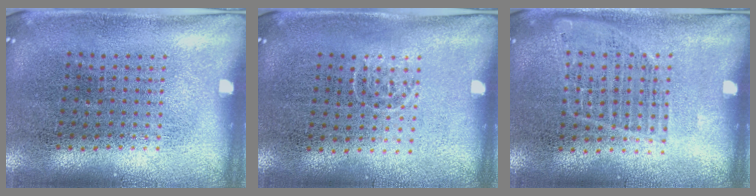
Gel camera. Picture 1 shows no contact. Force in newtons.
{"total": 0.7, "press": 0.5, "slide": 0.5}
{"total": 1.0, "press": 1.0, "slide": 0.3}